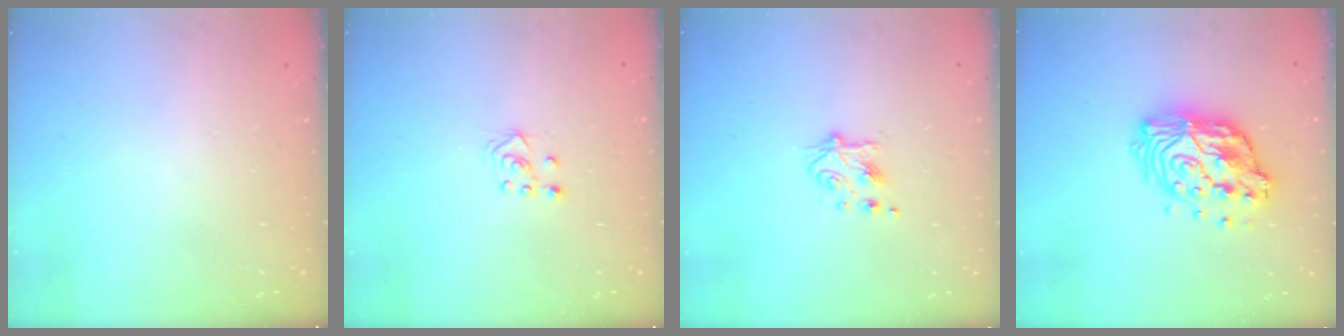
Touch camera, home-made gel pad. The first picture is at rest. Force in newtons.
{"total": 3.4, "press": 3.4, "slide": 0.3}
{"total": 5.3, "press": 5.2, "slide": 0.8}
{"total": 15.5, "press": 15.5, "slide": 1.3}